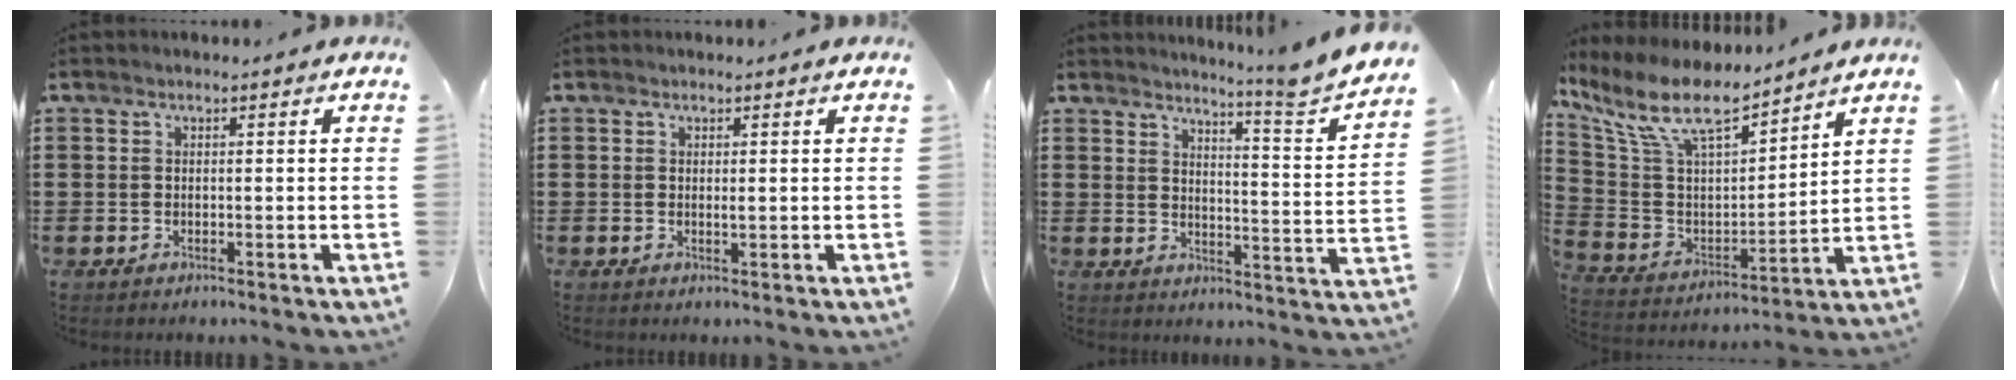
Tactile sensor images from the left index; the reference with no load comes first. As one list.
[{"total": 0.7, "force": [0.2, 0.2, 0.6], "torque": [-0.015, -0.001, 0.006]}, {"total": 5.4, "force": [4.7, -1.6, 2.2], "torque": [-0.046, -0.048, 0.067]}, {"total": 10.6, "force": [8.0, 3.1, 6.3], "torque": [-0.152, -0.042, 0.138]}]